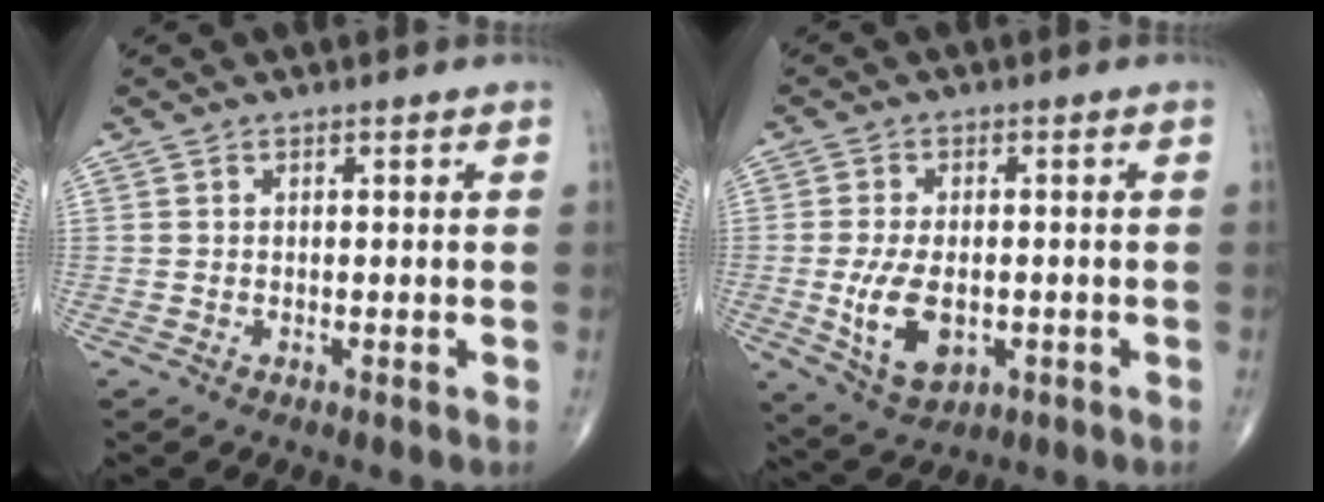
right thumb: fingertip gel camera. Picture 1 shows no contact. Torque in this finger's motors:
{"motor_torque": [0.03, 0.21, 0.40, 0.53, 0.28]}